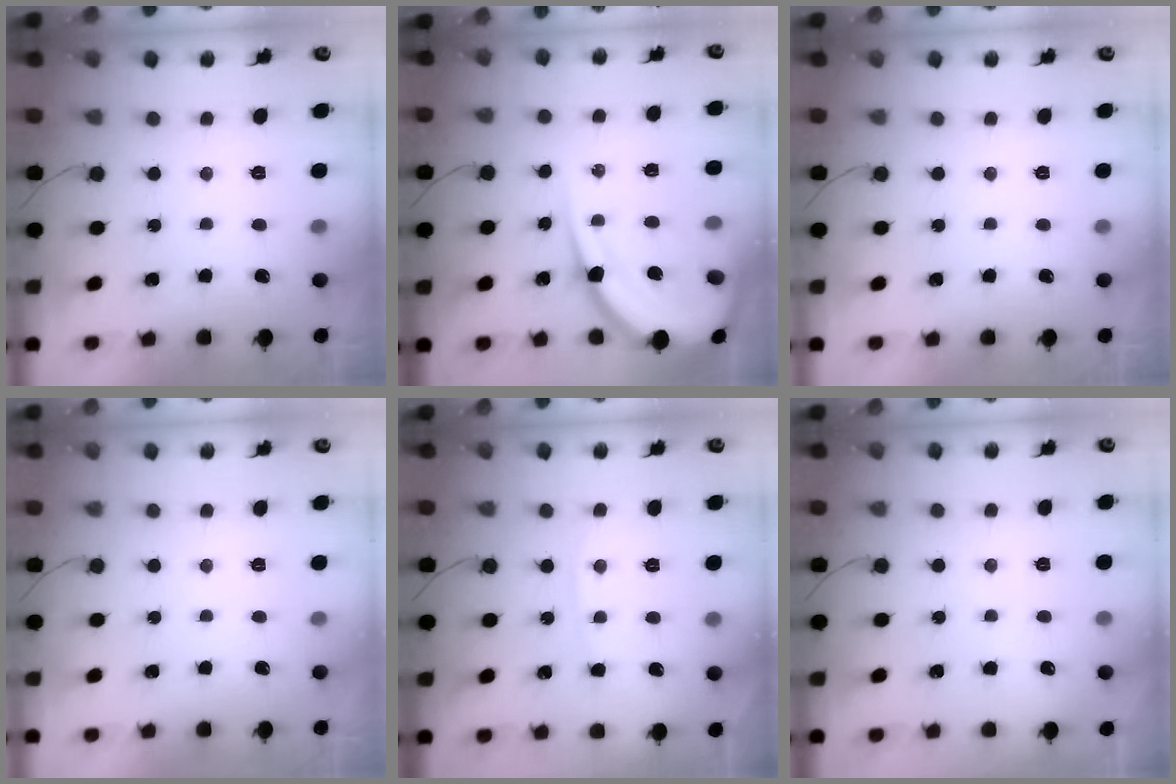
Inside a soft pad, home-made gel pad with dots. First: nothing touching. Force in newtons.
{"total": 17.5, "press": 17.4, "slide": 1.8}
{"total": 0.0}
{"total": 0.0}
{"total": 4.2, "press": 4.1, "slide": 0.6}
{"total": 1.2, "press": 1.2, "slide": 0.3}